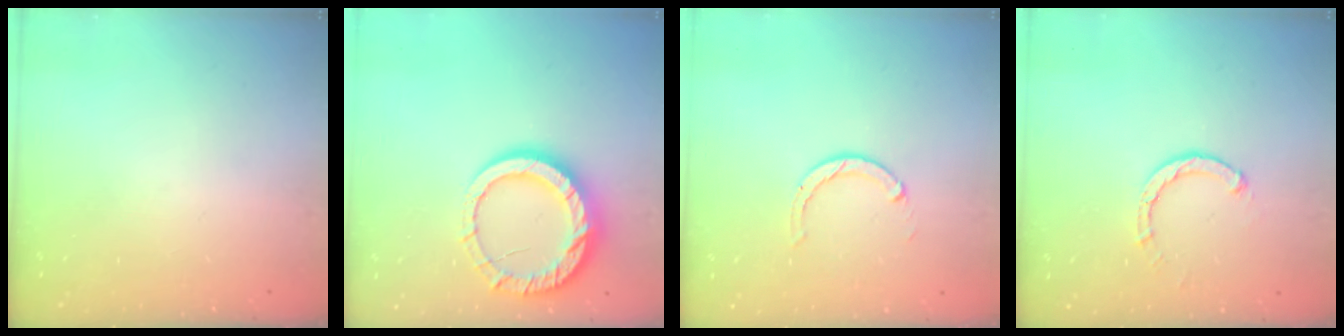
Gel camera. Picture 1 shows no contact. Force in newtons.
{"total": 13.7, "press": 13.7, "slide": 1.3}
{"total": 2.0, "press": 2.0, "slide": 0.3}
{"total": 2.6, "press": 2.6, "slide": 0.3}